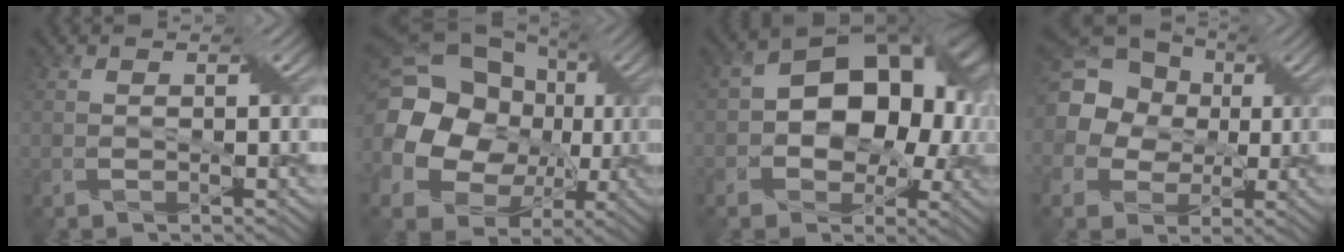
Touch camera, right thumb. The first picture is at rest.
{"total": 20.7, "force": [1.6, 17.2, 11.3], "torque": [-0.281, 0.006, 0.025]}
{"total": 15.0, "force": [0.4, 10.4, 10.8], "torque": [-0.143, -0.002, 0.009]}
{"total": 17.3, "force": [2.8, 15.4, 7.5], "torque": [-0.219, 0.033, 0.019]}